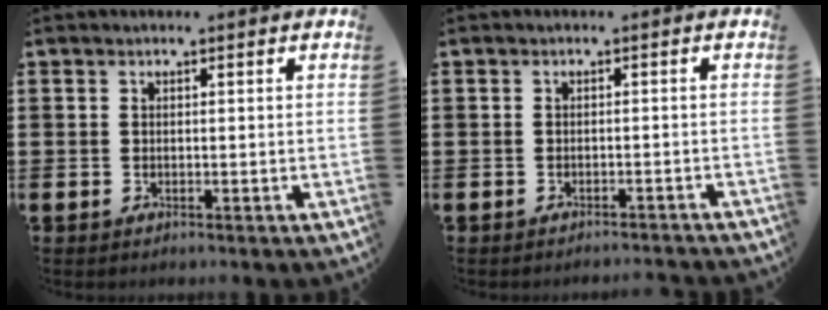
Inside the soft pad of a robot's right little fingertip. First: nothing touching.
{"total": 1.0, "force": [-1.0, -0.2, 0.0], "torque": [-0.001, 0.002, -0.021]}